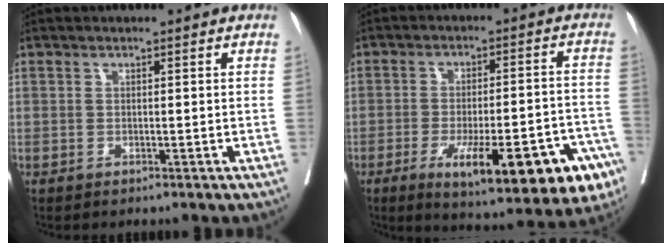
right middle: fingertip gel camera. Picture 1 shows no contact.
{"total": 19.2, "force": [-9.3, 4.3, 16.2], "torque": [-0.168, -0.001, -0.122]}